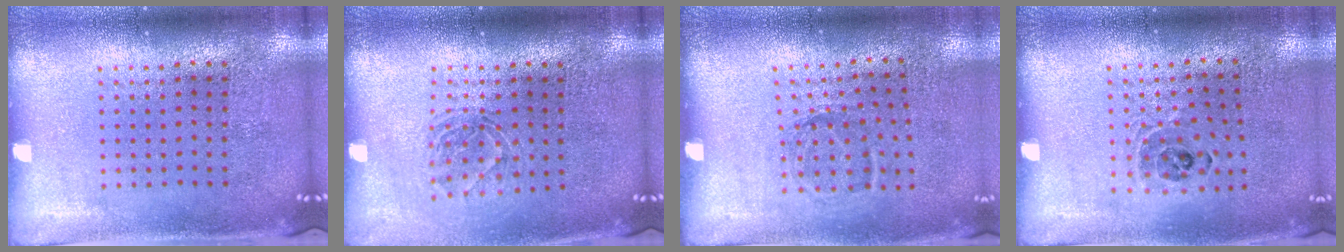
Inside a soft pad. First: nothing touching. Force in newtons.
{"total": 1.3, "press": 1.1, "slide": 0.7}
{"total": 1.2, "press": 0.8, "slide": 0.8}
{"total": 0.9, "press": 0.9, "slide": 0.1}